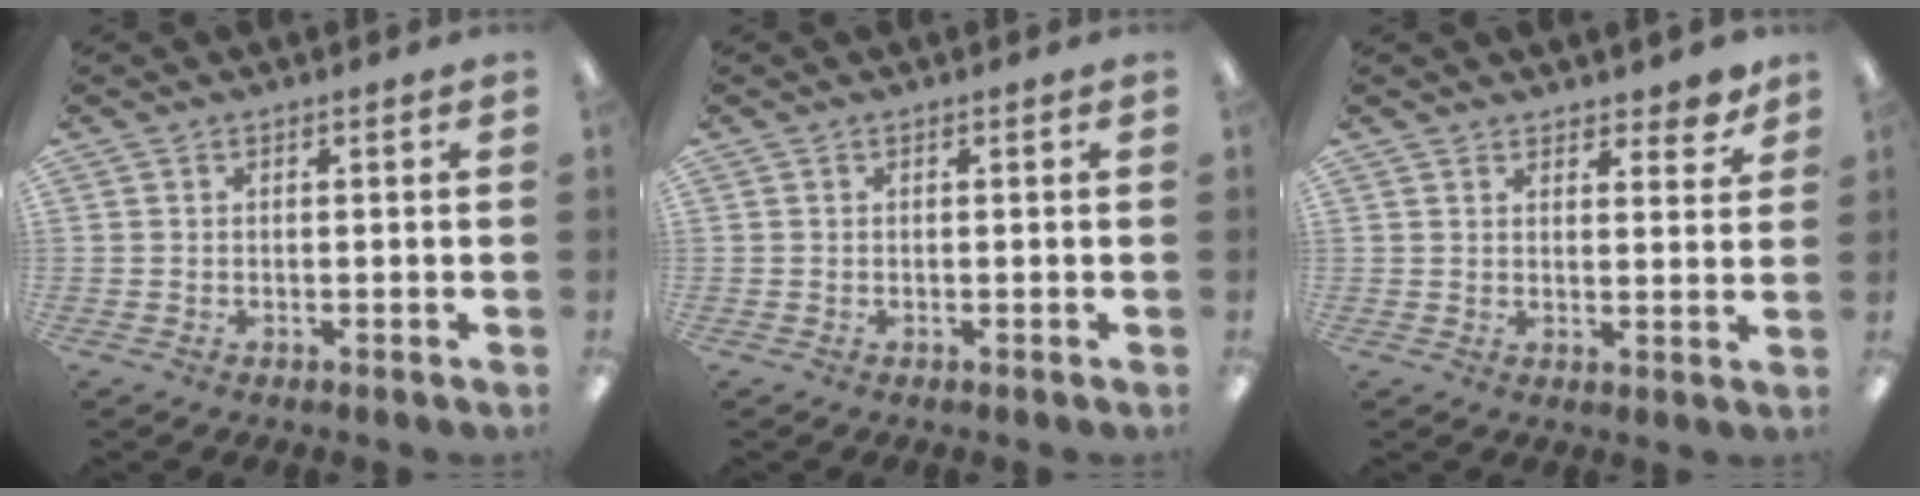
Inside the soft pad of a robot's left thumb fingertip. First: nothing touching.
{"total": 0.0}
{"total": 4.4, "force": [3.9, 1.5, 1.2], "torque": [0.001, -0.029, 0.067]}